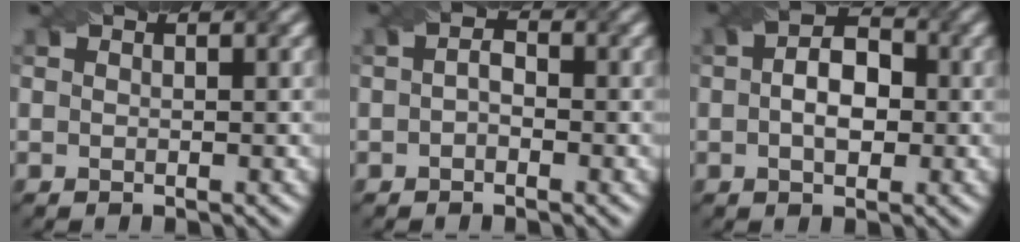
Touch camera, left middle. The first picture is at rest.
{"total": 1.2, "force": [-1.0, 0.6, 0.2], "torque": [0.004, 0.006, -0.008]}
{"total": 4.0, "force": [-0.6, 2.8, 2.9], "torque": [-0.032, 0.011, -0.003]}